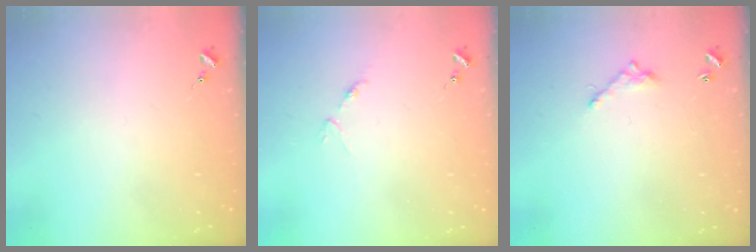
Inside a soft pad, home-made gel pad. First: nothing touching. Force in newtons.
{"total": 3.7, "press": 3.7, "slide": 0.3}
{"total": 6.2, "press": 6.2, "slide": 0.4}